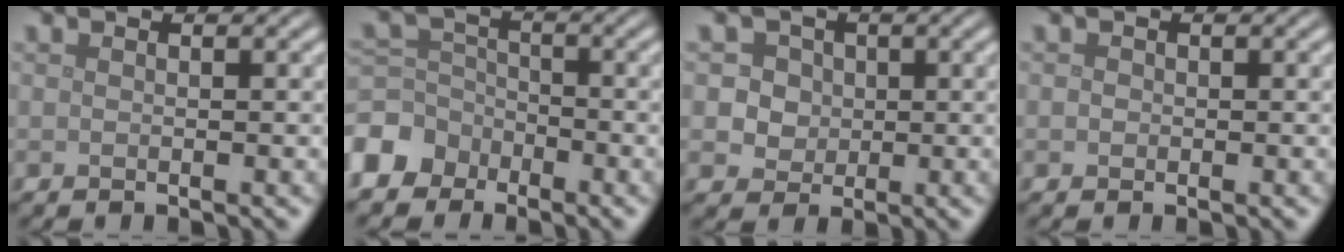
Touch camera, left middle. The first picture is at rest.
{"total": 4.8, "force": [-3.3, 3.4, 1.2], "torque": [-0.027, 0.006, -0.081]}
{"total": 5.0, "force": [1.7, 4.3, 2.1], "torque": [-0.017, 0.020, 0.012]}
{"total": 0.5, "force": [0.0, 0.5, 0.1], "torque": [0.002, -0.004, -0.003]}